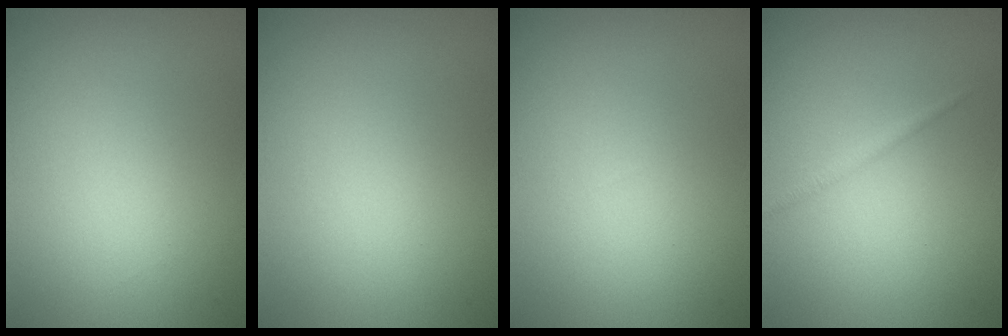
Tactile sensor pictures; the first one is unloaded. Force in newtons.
{"total": 0.0}
{"total": 0.0}
{"total": 0.8, "press": 0.8, "slide": 0.1}